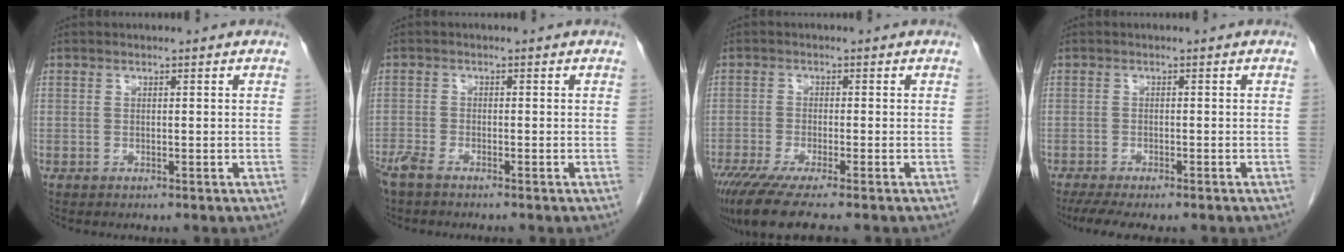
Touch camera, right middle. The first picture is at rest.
{"total": 3.8, "force": [-3.1, 0.6, 2.0], "torque": [-0.043, -0.008, -0.058]}
{"total": 8.5, "force": [-6.6, 0.2, 5.4], "torque": [-0.086, -0.023, -0.110]}
{"total": 7.8, "force": [-6.3, 1.7, 4.2], "torque": [-0.058, -0.010, -0.096]}